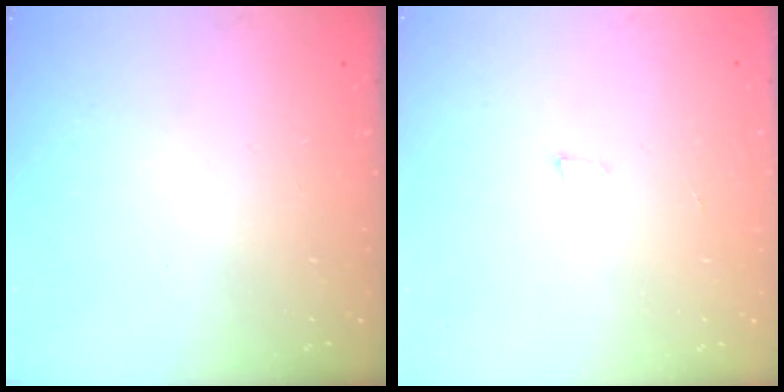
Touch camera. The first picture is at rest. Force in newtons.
{"total": 3.4, "press": 2.2, "slide": 2.6}